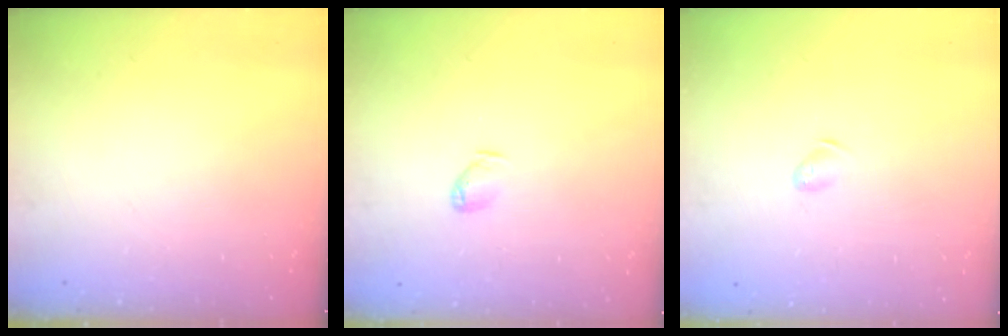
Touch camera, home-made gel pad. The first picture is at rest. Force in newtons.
{"total": 3.9, "press": 3.8, "slide": 0.5}
{"total": 5.1, "press": 5.0, "slide": 0.8}